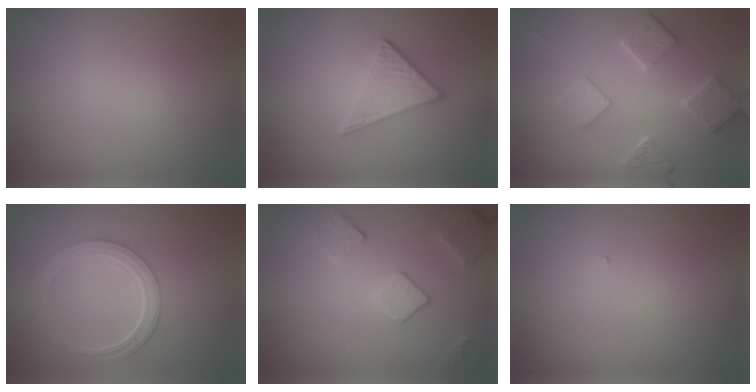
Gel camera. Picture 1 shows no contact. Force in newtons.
{"total": 3.7, "press": 2.6, "slide": 2.6}
{"total": 3.5, "press": 3.5, "slide": 0.2}
{"total": 4.8, "press": 3.6, "slide": 3.1}
{"total": 3.6, "press": 2.8, "slide": 2.2}
{"total": 0.0}